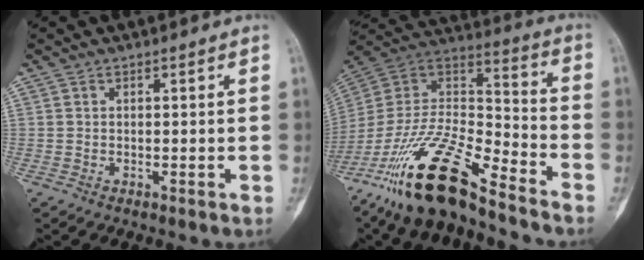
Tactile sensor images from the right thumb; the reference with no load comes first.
{"total": 23.2, "force": [-16.5, 6.8, 14.8], "torque": [-0.303, 0.061, -0.306]}